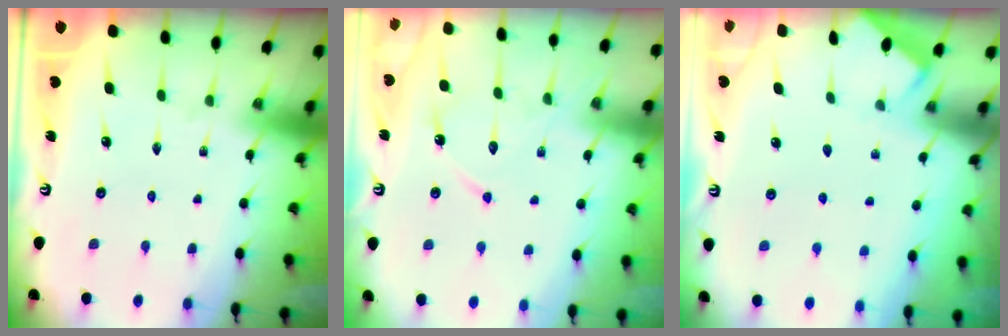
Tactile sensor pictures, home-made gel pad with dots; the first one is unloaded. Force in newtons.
{"total": 12.1, "press": 12.1, "slide": 0.8}
{"total": 2.0, "press": 1.9, "slide": 0.3}